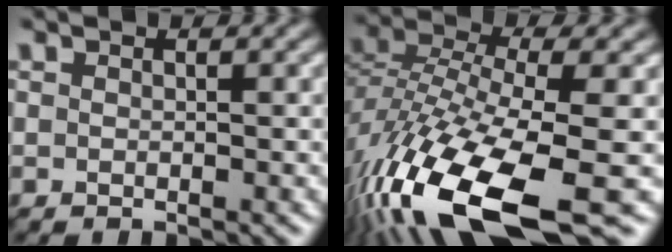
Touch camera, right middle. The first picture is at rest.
{"total": 14.3, "force": [-7.5, 4.6, 11.3], "torque": [-0.237, -0.016, -0.134]}